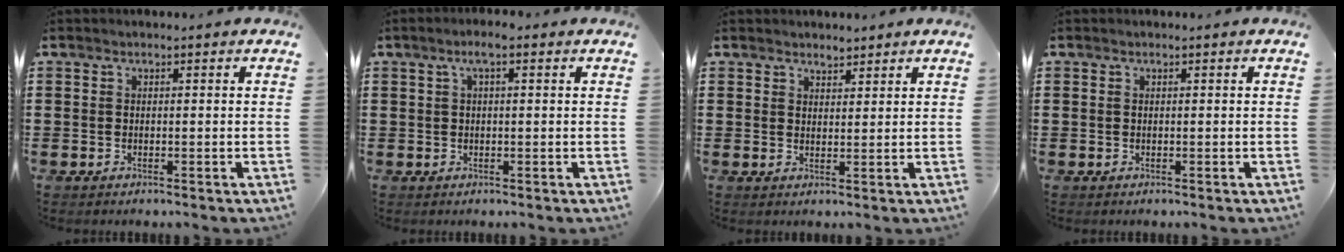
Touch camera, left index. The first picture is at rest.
{"total": 2.9, "force": [1.4, 0.2, 2.6], "torque": [-0.054, 0.004, 0.022]}
{"total": 2.1, "force": [2.0, 0.7, 0.0], "torque": [0.003, -0.001, 0.037]}
{"total": 0.0}